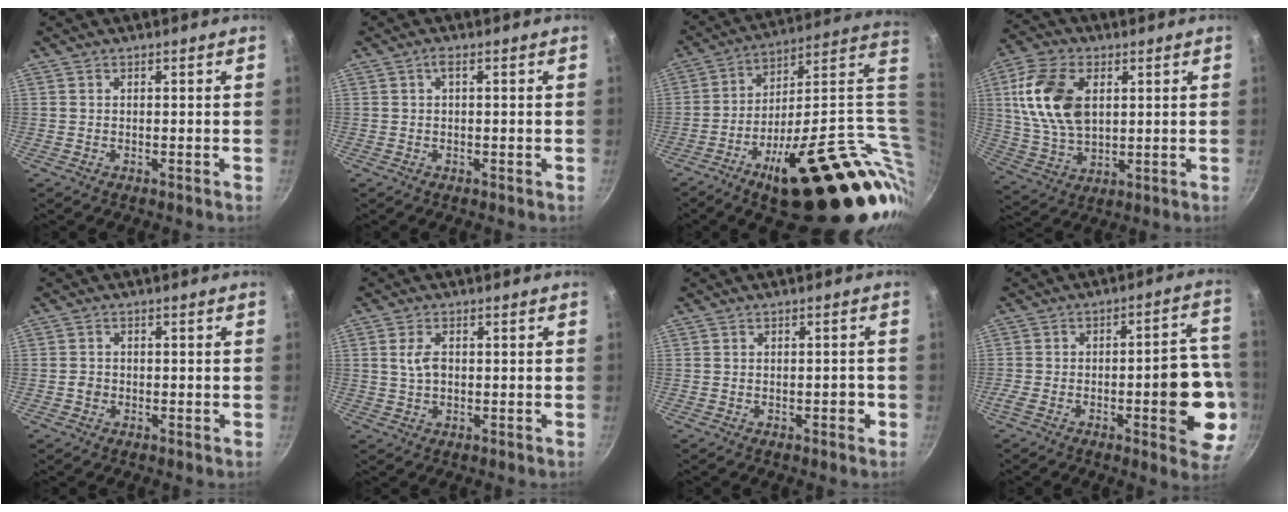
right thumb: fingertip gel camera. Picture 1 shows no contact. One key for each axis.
{"total": 1.7, "fx": 0.5, "fy": 0.6, "fz": 1.5, "tx": -0.026, "ty": 0.003, "tz": 0.008}
{"total": 33.1, "fx": -2.0, "fy": 12.5, "fz": 30.6, "tx": -0.378, "ty": -0.006, "tz": -0.012}
{"total": 15.3, "fx": 3.6, "fy": 9.5, "fz": 11.5, "tx": -0.210, "ty": -0.005, "tz": 0.073}
{"total": 1.7, "fx": -0.5, "fy": 1.5, "fz": 0.6, "tx": -0.004, "ty": 0.009, "tz": -0.007}
{"total": 3.8, "fx": 0.6, "fy": 2.3, "fz": 3.0, "tx": -0.054, "ty": 0.004, "tz": 0.010}
{"total": 2.1, "fx": -0.7, "fy": 1.2, "fz": 1.6, "tx": -0.008, "ty": 0.009, "tz": -0.011}
{"total": 16.4, "fx": -4.5, "fy": 6.0, "fz": 14.6, "tx": -0.147, "ty": 0.039, "tz": -0.061}